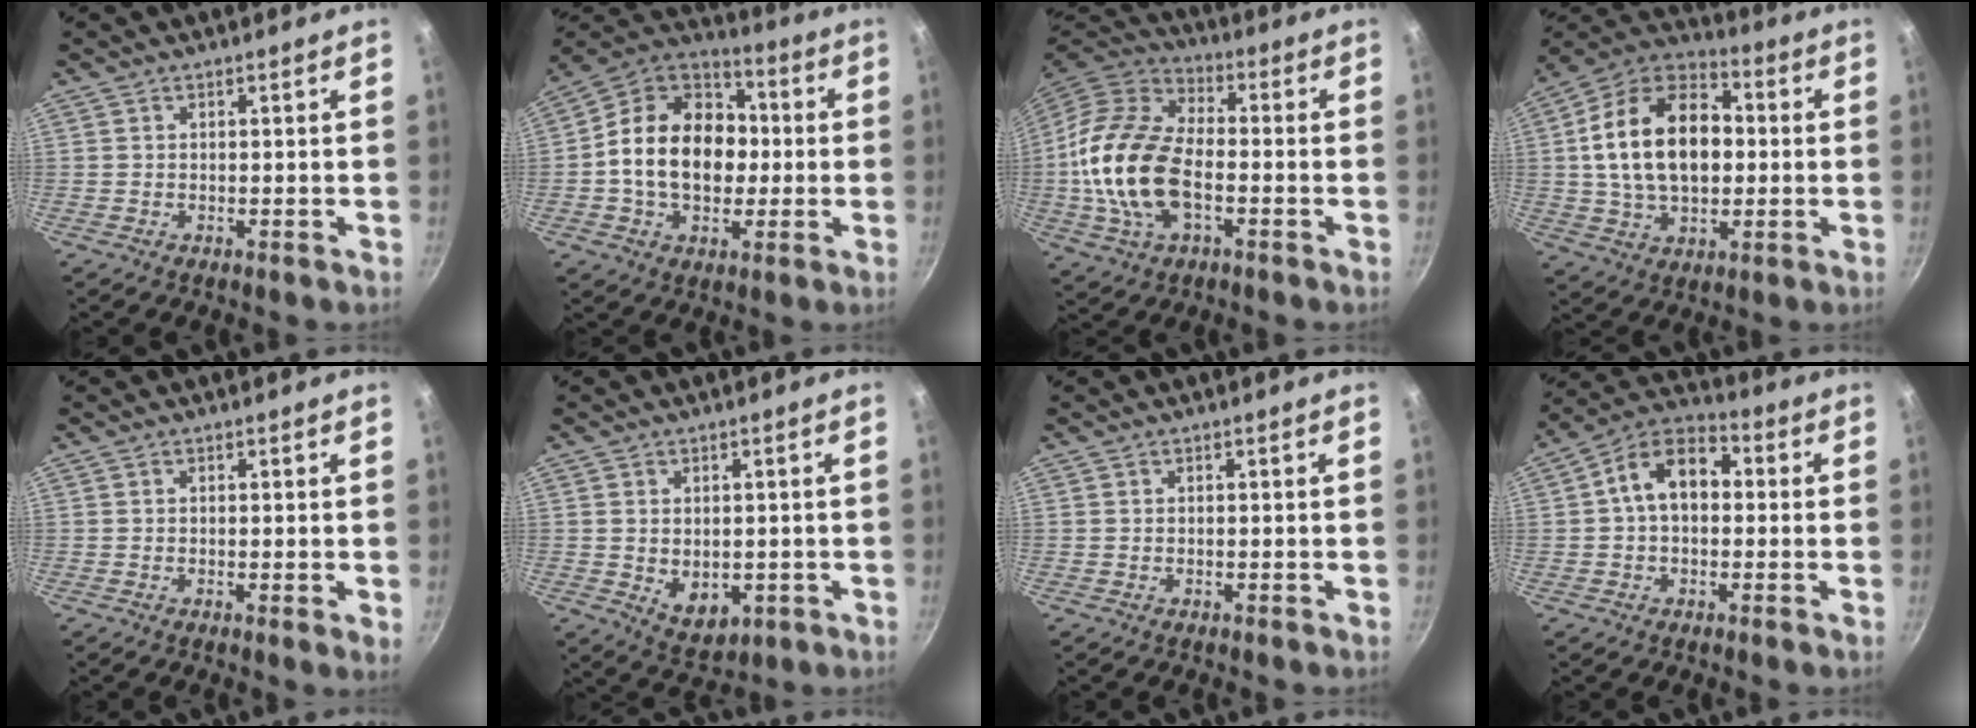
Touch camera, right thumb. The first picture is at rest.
{"total": 19.2, "force": [-0.5, 14.3, 12.8], "torque": [-0.181, 0.034, -0.022]}
{"total": 19.4, "force": [-2.9, 11.3, 15.5], "torque": [-0.290, 0.028, -0.065]}
{"total": 20.8, "force": [1.4, 13.6, 15.6], "torque": [-0.240, 0.028, 0.014]}
{"total": 1.2, "force": [0.1, 0.0, 1.2], "torque": [-0.016, -0.007, -0.003]}
{"total": 5.2, "force": [-0.4, 3.6, 3.7], "torque": [-0.049, -0.013, 0.004]}
{"total": 0.0}
{"total": 11.2, "force": [1.0, 7.6, 8.2], "torque": [-0.101, 0.035, -0.003]}